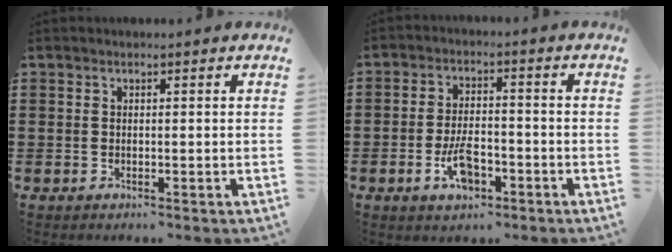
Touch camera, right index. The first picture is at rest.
{"total": 6.2, "force": [-2.6, 2.9, 4.8], "torque": [-0.105, 0.002, -0.052]}